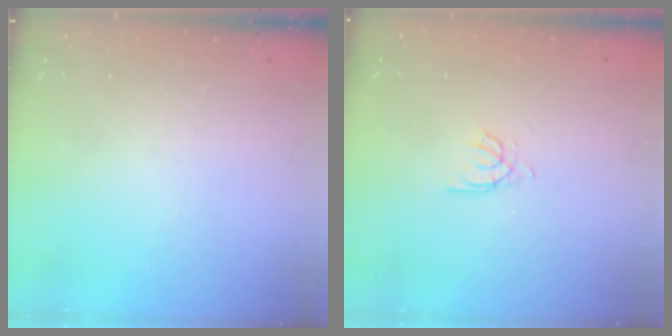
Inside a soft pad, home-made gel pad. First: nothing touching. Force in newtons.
{"total": 2.6, "press": 2.6, "slide": 0.2}